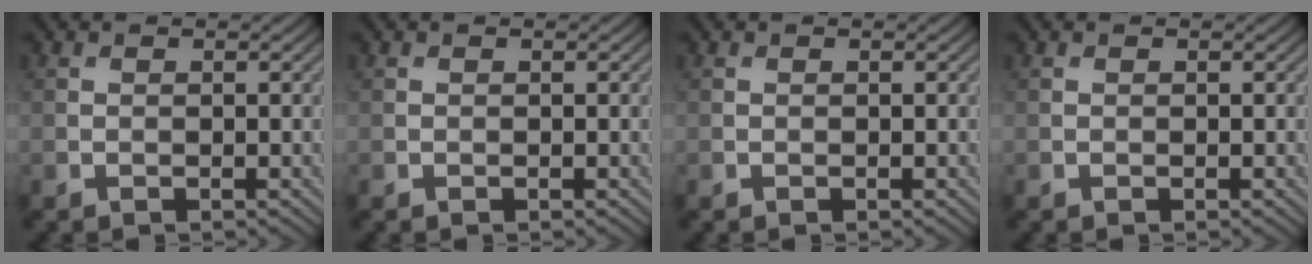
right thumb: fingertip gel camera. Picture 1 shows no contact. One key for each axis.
{"total": 0.0}
{"total": 0.0}
{"total": 0.0}